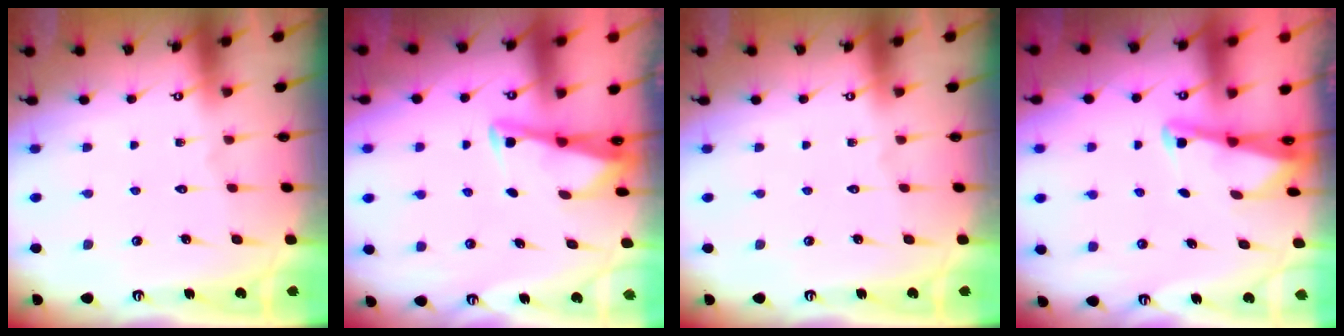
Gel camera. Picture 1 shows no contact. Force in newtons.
{"total": 2.8, "press": 2.8, "slide": 0.3}
{"total": 0.0}
{"total": 2.2, "press": 2.2, "slide": 0.3}